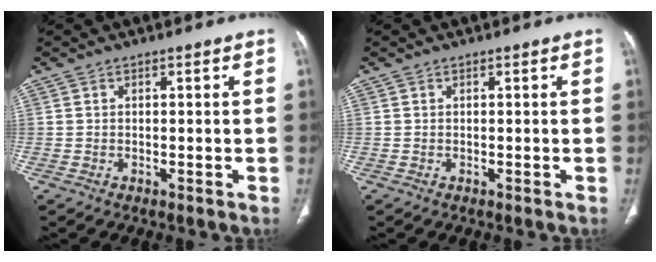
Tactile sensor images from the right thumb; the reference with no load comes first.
{"total": 0.0}